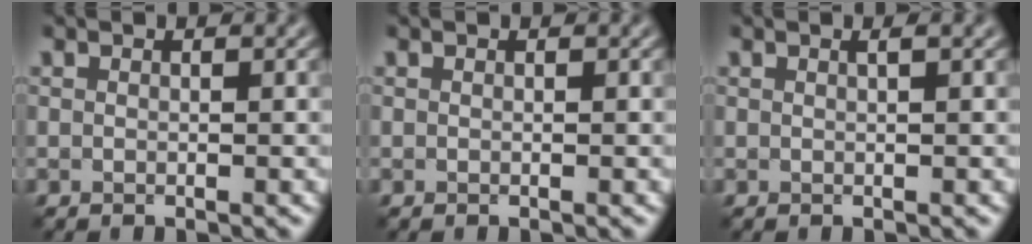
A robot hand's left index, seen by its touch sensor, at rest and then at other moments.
{"total": 0.0}
{"total": 0.9, "force": [0.4, 0.2, 0.7], "torque": [-0.005, 0.004, 0.002]}